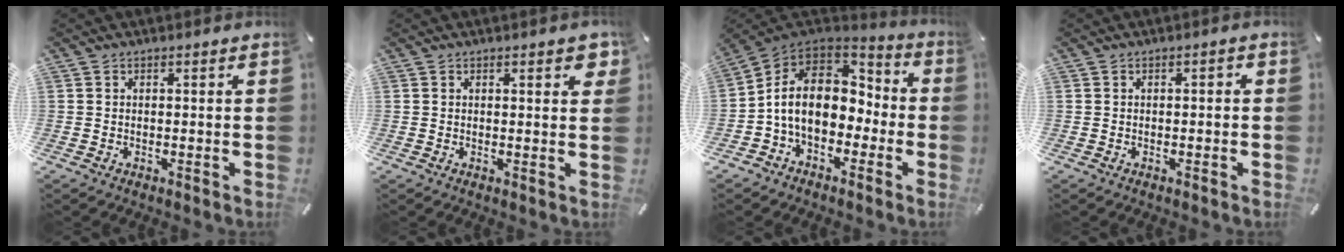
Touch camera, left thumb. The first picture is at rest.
{"total": 2.8, "force": [1.4, 0.9, 2.2], "torque": [-0.024, -0.006, 0.019]}
{"total": 13.5, "force": [-1.3, 10.6, 8.2], "torque": [-0.157, 0.012, -0.023]}
{"total": 1.1, "force": [-0.6, 0.4, 0.8], "torque": [-0.016, 0.004, -0.013]}